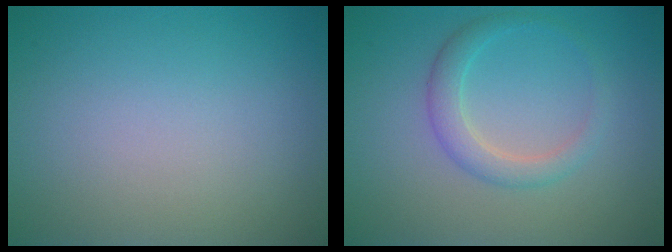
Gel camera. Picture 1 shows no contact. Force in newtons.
{"total": 2.4, "press": 2.4, "slide": 0.1}